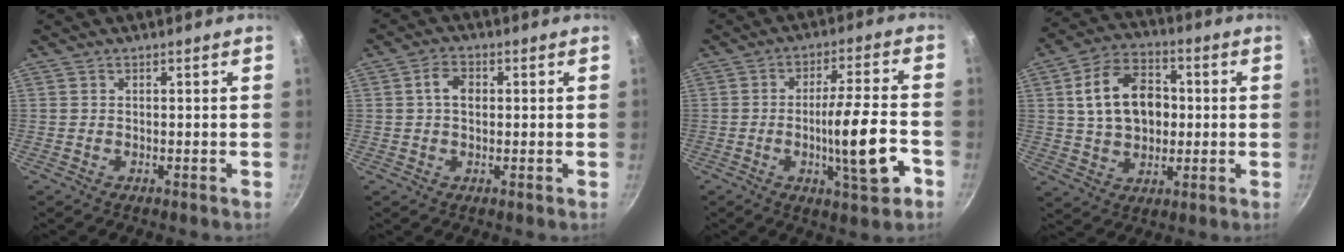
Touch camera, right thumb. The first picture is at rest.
{"total": 4.3, "force": [0.6, 2.9, 3.0], "torque": [-0.043, 0.009, 0.004]}
{"total": 13.7, "force": [-4.1, 1.6, 13.0], "torque": [-0.215, 0.021, -0.073]}
{"total": 14.9, "force": [1.8, 10.6, 10.3], "torque": [-0.146, 0.017, 0.025]}